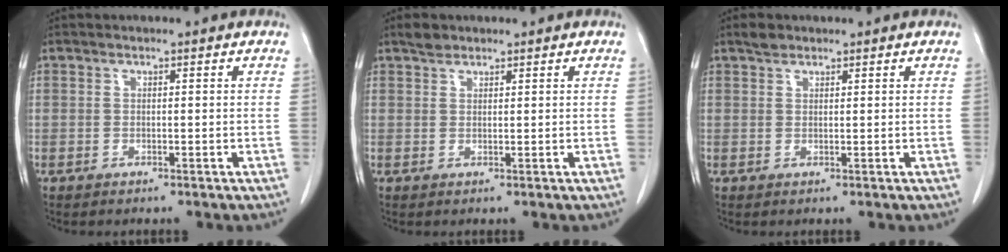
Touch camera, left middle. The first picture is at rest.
{"total": 1.6, "force": [1.4, 0.8, 0.4], "torque": [-0.011, 0.003, 0.024]}
{"total": 1.5, "force": [1.2, 0.7, 0.4], "torque": [-0.010, 0.004, 0.021]}